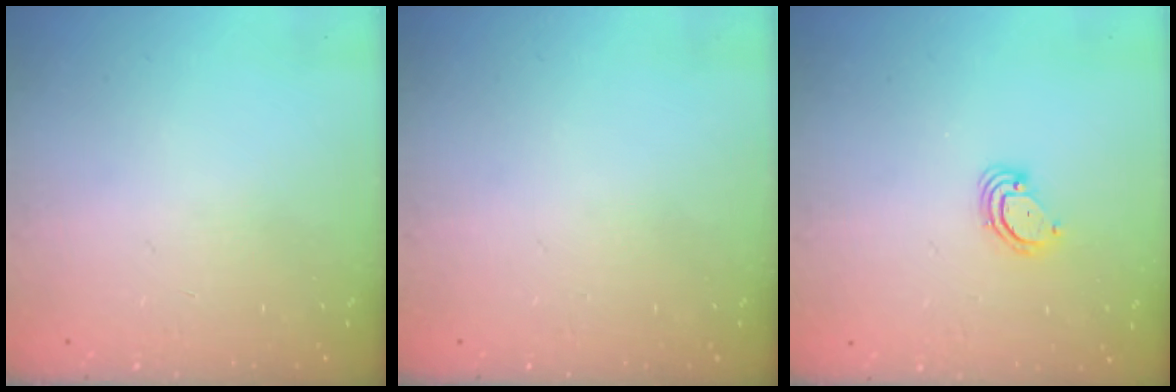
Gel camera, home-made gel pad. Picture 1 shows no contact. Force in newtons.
{"total": 0.0}
{"total": 3.8, "press": 3.8, "slide": 0.3}